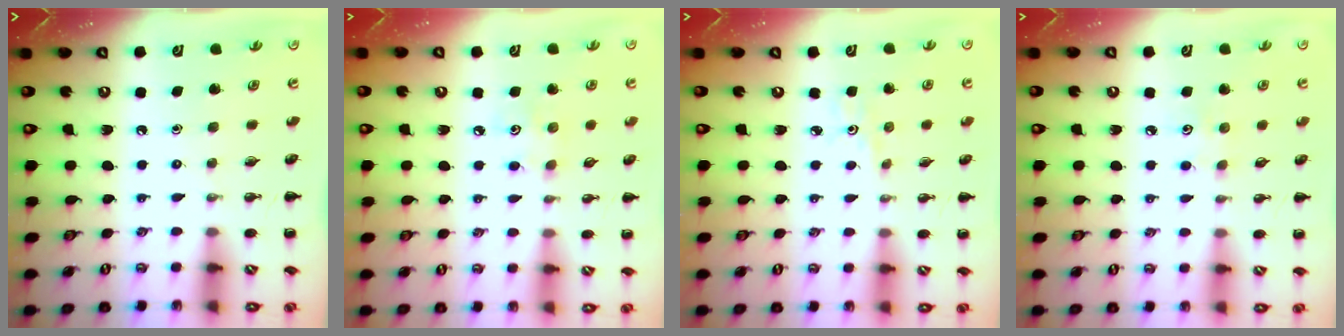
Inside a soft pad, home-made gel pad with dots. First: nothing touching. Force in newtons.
{"total": 3.8, "press": 3.7, "slide": 1.0}
{"total": 2.0, "press": 1.9, "slide": 0.7}
{"total": 3.9, "press": 3.8, "slide": 0.8}